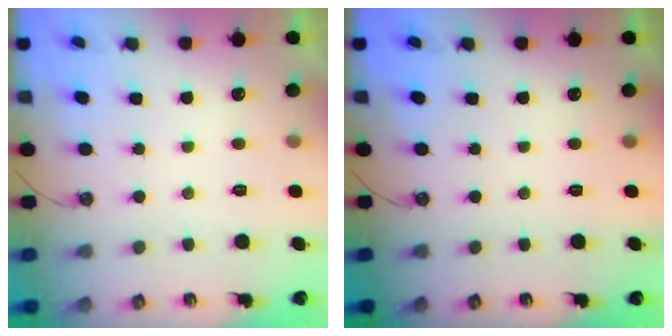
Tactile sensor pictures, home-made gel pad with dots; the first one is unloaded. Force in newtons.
{"total": 0.0}